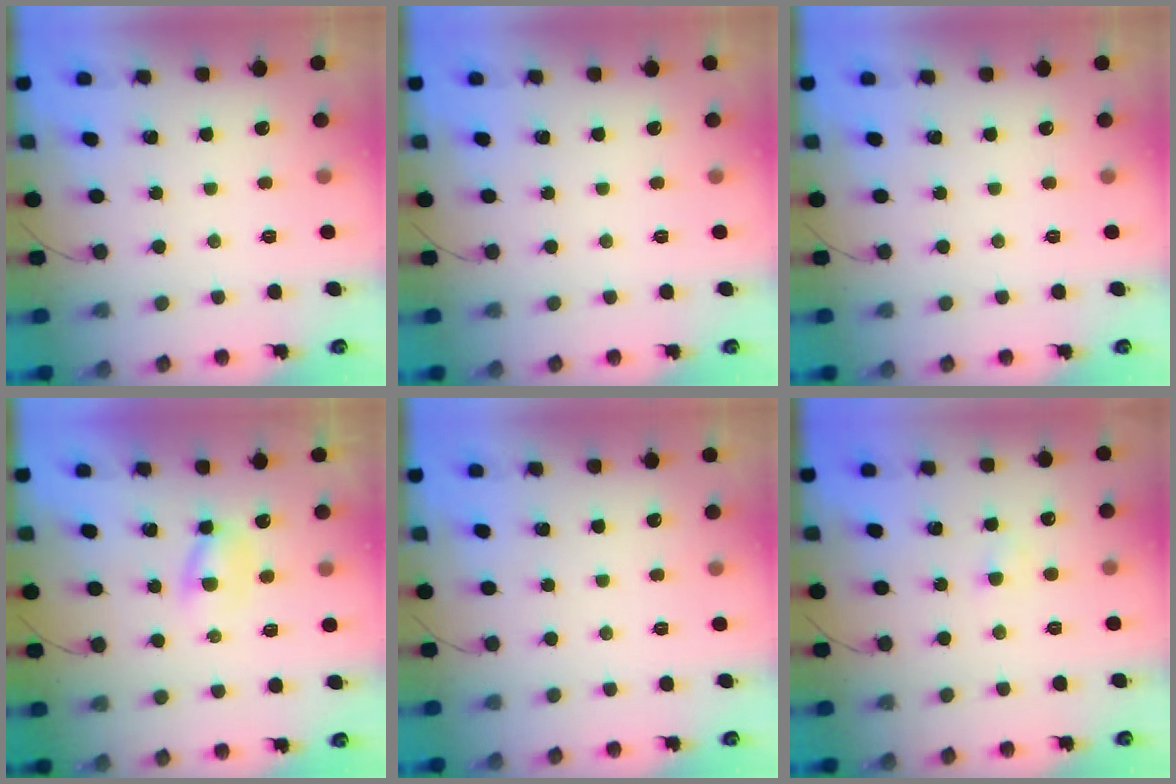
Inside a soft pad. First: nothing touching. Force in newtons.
{"total": 0.0}
{"total": 0.0}
{"total": 3.3, "press": 3.1, "slide": 1.1}
{"total": 0.0}
{"total": 1.6, "press": 1.4, "slide": 0.8}